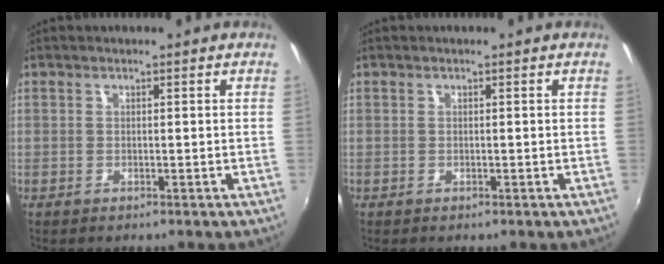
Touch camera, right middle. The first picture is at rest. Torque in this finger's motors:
{"motor_torque": [0.01, -0.02, -0.03, 0.00]}